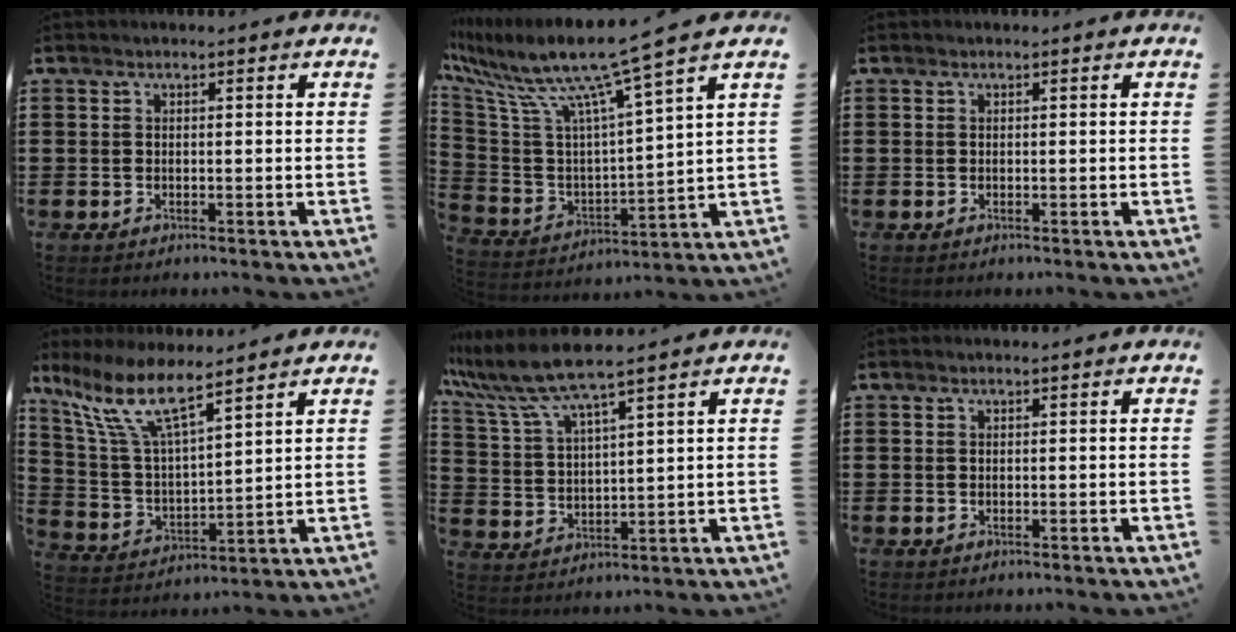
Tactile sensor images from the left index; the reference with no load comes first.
{"total": 11.0, "force": [8.4, -0.1, 7.0], "torque": [-0.172, -0.061, 0.133]}
{"total": 0.0}
{"total": 9.4, "force": [7.2, 1.6, 5.8], "torque": [-0.147, -0.034, 0.127]}
{"total": 8.0, "force": [6.8, 0.1, 4.2], "torque": [-0.106, -0.028, 0.120]}
{"total": 0.0}